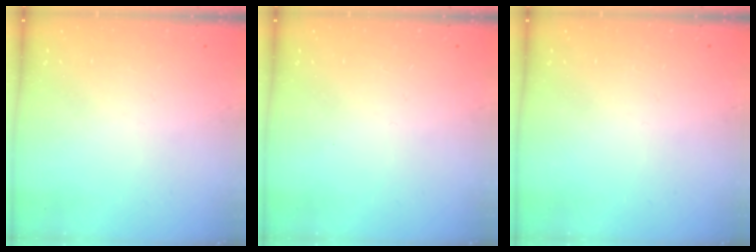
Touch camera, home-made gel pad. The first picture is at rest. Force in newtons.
{"total": 0.0}
{"total": 0.0}